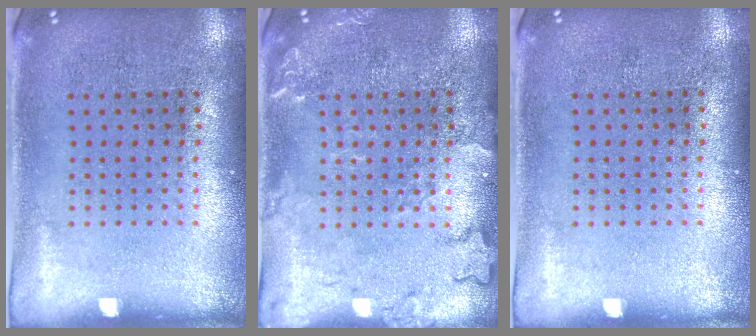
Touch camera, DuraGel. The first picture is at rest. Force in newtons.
{"total": 2.5, "press": 2.5, "slide": 0.4}
{"total": 0.0}